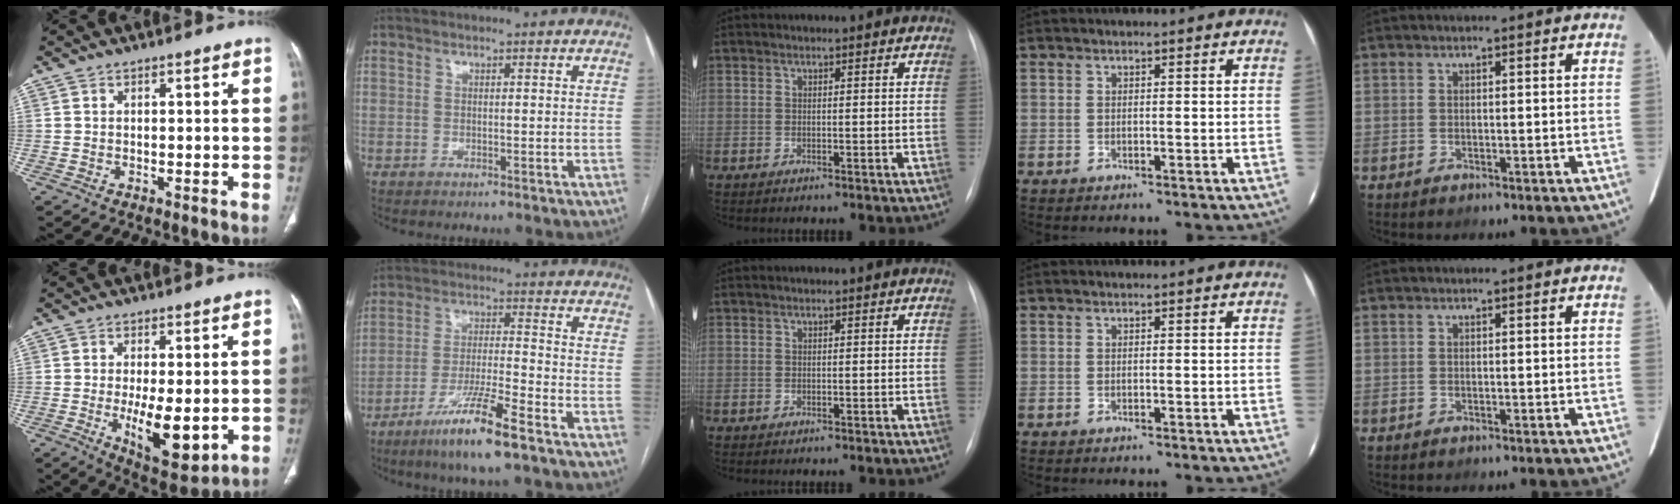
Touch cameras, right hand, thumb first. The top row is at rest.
{"thumb": {"total": 11.2, "force": [-1.8, 4.5, 10.1], "torque": [-0.147, -0.025, -0.017]}, "index": {"total": 11.3, "force": [-7.3, 0.2, 8.7], "torque": [-0.166, -0.025, -0.133]}}